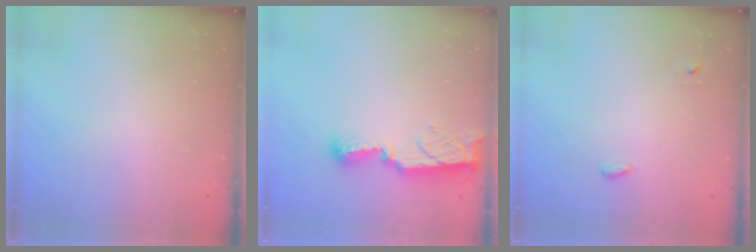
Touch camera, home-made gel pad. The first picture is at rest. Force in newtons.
{"total": 8.5, "press": 8.4, "slide": 0.2}
{"total": 2.8, "press": 2.7, "slide": 0.6}